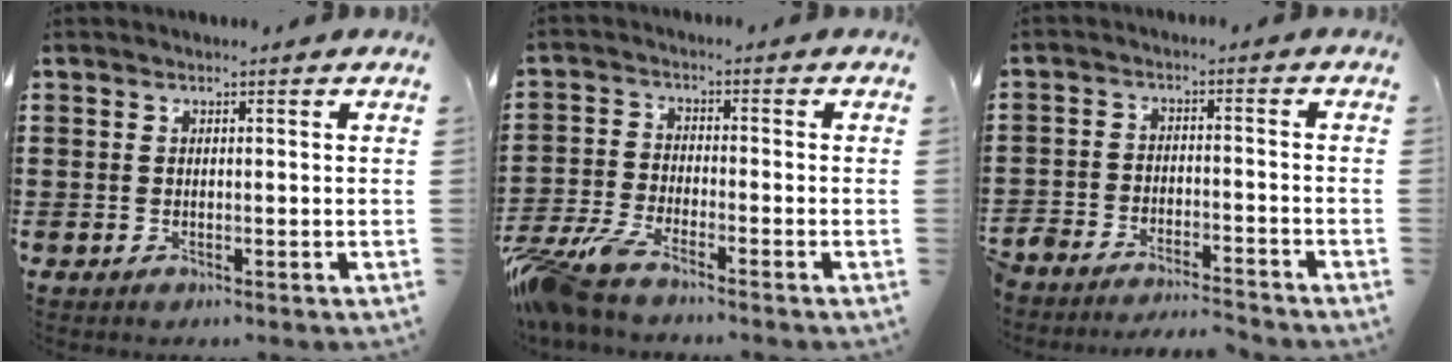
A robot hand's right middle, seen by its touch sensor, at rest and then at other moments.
{"total": 5.9, "force": [-5.2, 0.5, 2.7], "torque": [-0.090, -0.021, -0.111]}
{"total": 4.9, "force": [-4.9, 0.4, 0.1], "torque": [-0.019, 0.003, -0.107]}